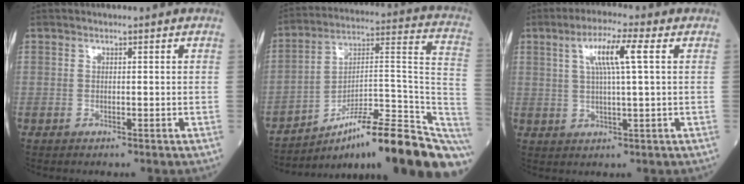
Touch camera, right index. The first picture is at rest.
{"total": 24.7, "force": [-18.2, 2.8, 16.5], "torque": [-0.151, 0.036, -0.269]}
{"total": 6.8, "force": [2.3, 0.0, 6.4], "torque": [-0.122, 0.009, 0.043]}